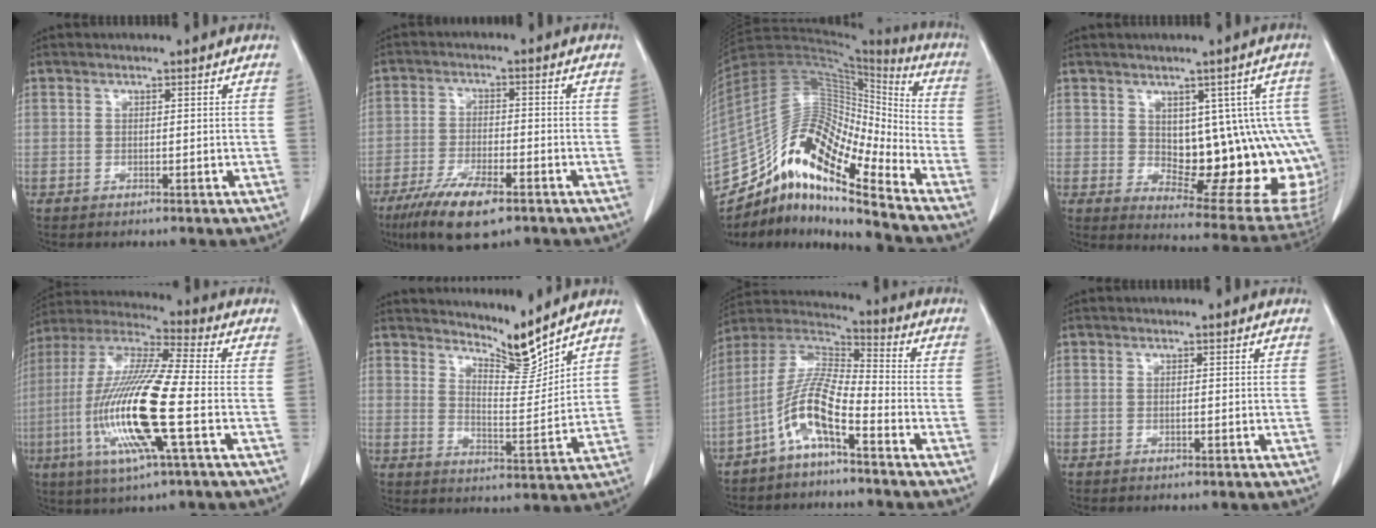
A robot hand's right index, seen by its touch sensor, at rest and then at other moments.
{"total": 9.8, "force": [-6.2, 2.4, 7.2], "torque": [-0.131, -0.018, -0.104]}
{"total": 17.2, "force": [-13.1, 3.1, 10.8], "torque": [-0.194, 0.051, -0.234]}
{"total": 17.2, "force": [0.0, 7.7, 15.4], "torque": [-0.127, 0.014, 0.025]}
{"total": 18.4, "force": [-4.5, 1.3, 17.8], "torque": [-0.376, -0.015, -0.090]}
{"total": 6.4, "force": [6.2, 0.0, 1.5], "torque": [-0.026, -0.024, 0.113]}
{"total": 9.8, "force": [-5.1, 1.7, 8.2], "torque": [-0.182, 0.012, -0.107]}
{"total": 0.0}